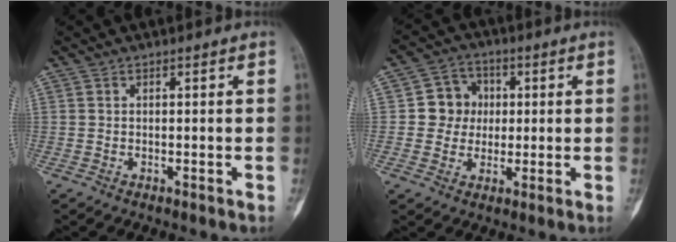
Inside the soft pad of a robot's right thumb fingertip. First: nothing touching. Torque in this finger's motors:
{"motor_torque": [0.64, 0.64, 0.05, -0.35, 0.04]}